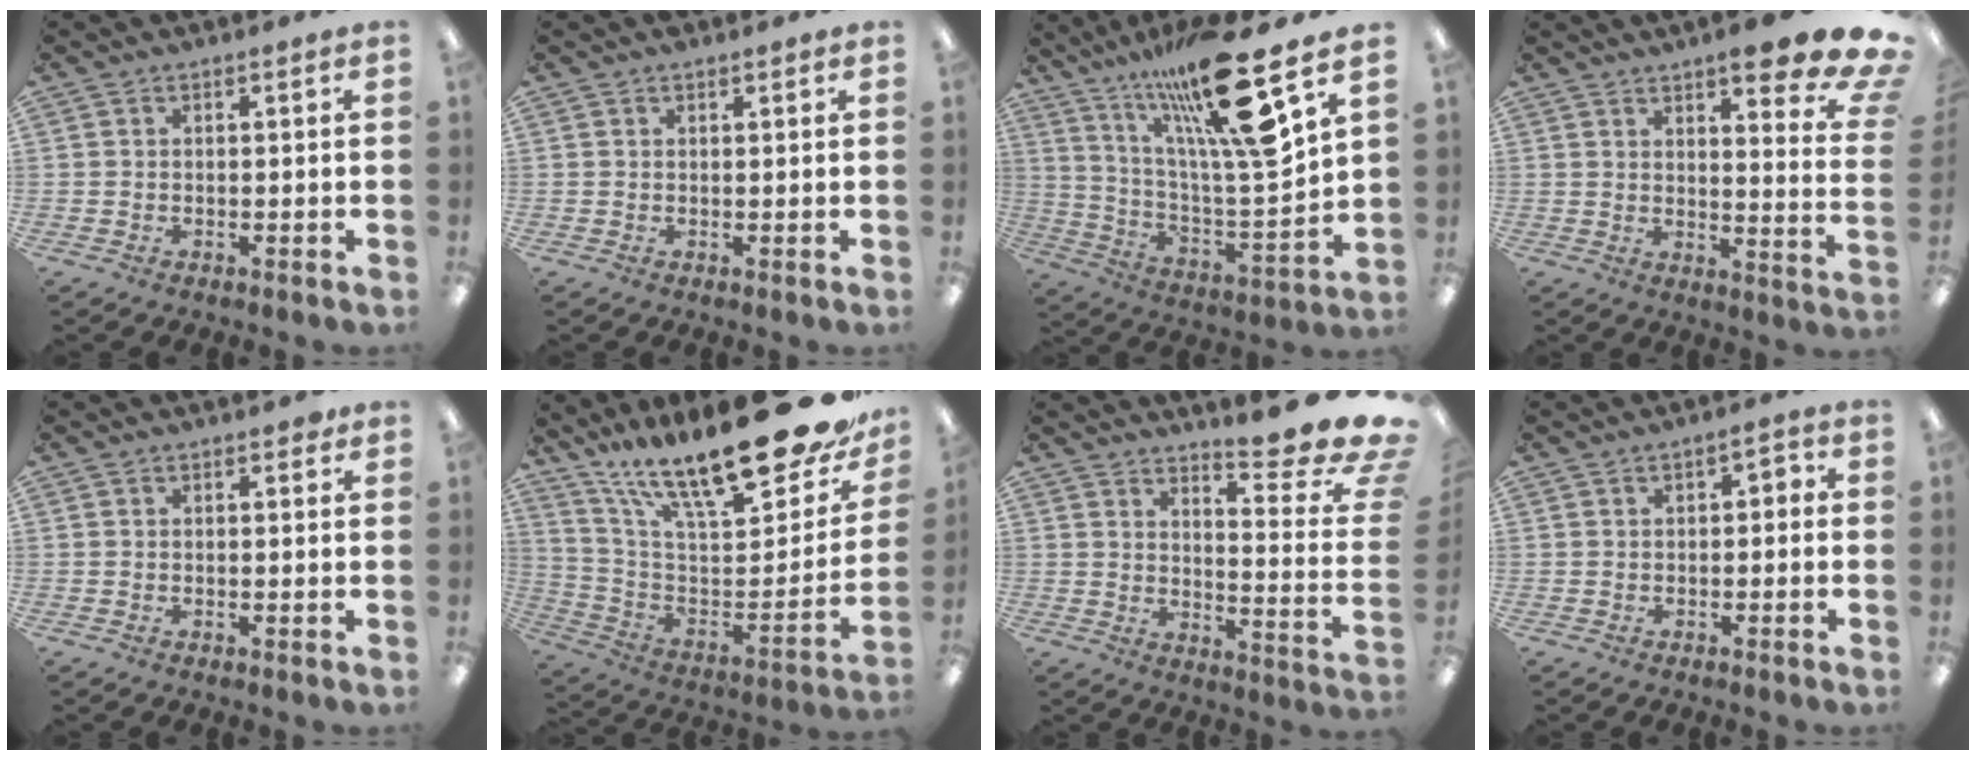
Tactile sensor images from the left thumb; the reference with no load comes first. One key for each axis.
{"total": 1.0, "fx": 0.7, "fy": 0.4, "fz": 0.5, "tx": -0.003, "ty": -0.002, "tz": 0.011}
{"total": 24.9, "fx": 17.5, "fy": 3.4, "fz": 17.4, "tx": -0.311, "ty": -0.096, "tz": 0.271}
{"total": 13.1, "fx": 9.4, "fy": 2.6, "fz": 8.8, "tx": -0.110, "ty": -0.071, "tz": 0.149}
{"total": 0.9, "fx": 0.6, "fy": 0.5, "fz": 0.6, "tx": -0.005, "ty": -0.001, "tz": 0.008}
{"total": 27.1, "fx": 19.0, "fy": 7.5, "fz": 17.7, "tx": -0.267, "ty": -0.137, "tz": 0.318}
{"total": 12.1, "fx": 9.9, "fy": 1.7, "fz": 6.8, "tx": -0.072, "ty": -0.106, "tz": 0.157}
{"total": 2.1, "fx": -0.9, "fy": 1.3, "fz": 1.4, "tx": -0.026, "ty": 0.011, "tz": -0.019}